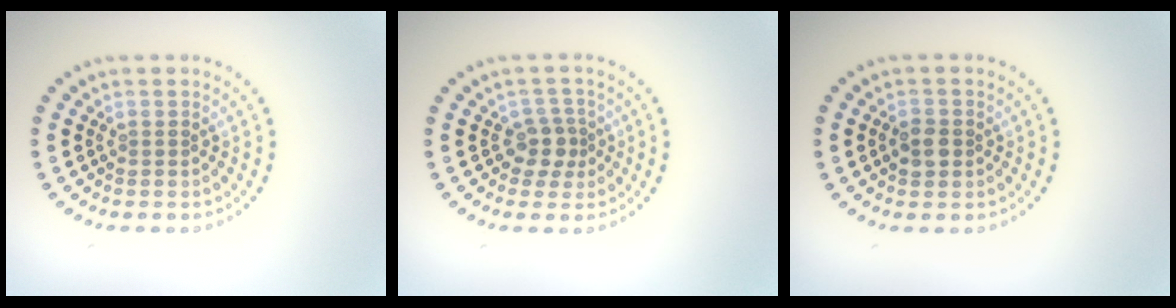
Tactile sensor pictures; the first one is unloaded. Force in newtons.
{"total": 2.2, "press": 1.8, "slide": 1.2}
{"total": 1.7, "press": 1.7, "slide": 0.2}